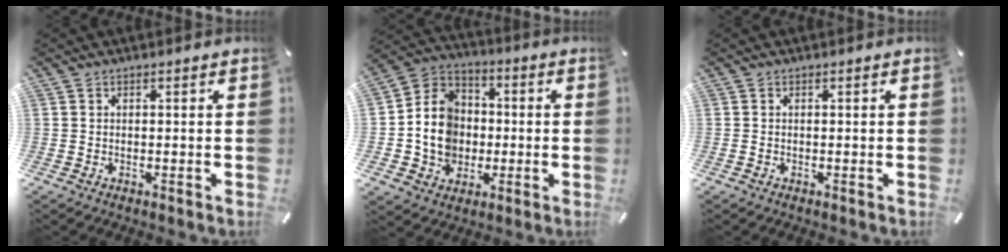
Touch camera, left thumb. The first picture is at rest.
{"total": 12.2, "force": [-1.5, 10.9, 5.2], "torque": [-0.123, 0.015, -0.023]}
{"total": 0.5, "force": [-0.3, 0.2, 0.3], "torque": [-0.006, -0.001, -0.006]}